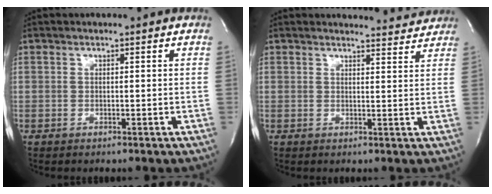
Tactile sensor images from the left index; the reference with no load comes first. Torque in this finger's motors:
{"motor_torque": [0.69, -0.82, 0.09, 0.02]}